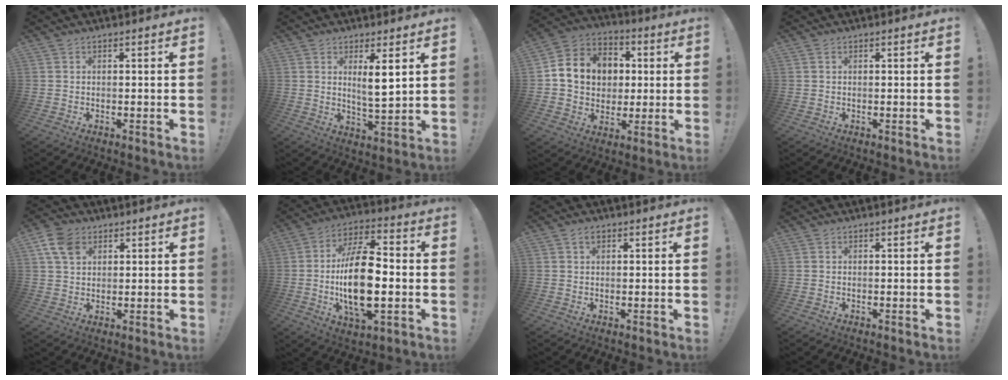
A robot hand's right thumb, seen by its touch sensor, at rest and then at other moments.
{"total": 6.9, "force": [3.1, 1.0, 6.0], "torque": [-0.091, -0.018, 0.048]}
{"total": 13.6, "force": [2.2, 12.0, 6.1], "torque": [-0.073, -0.002, 0.052]}
{"total": 0.0}
{"total": 8.1, "force": [3.8, 5.7, 4.4], "torque": [-0.080, -0.001, 0.077]}
{"total": 20.0, "force": [-2.3, 9.5, 17.5], "torque": [-0.329, -0.003, -0.041]}
{"total": 1.4, "force": [0.8, 0.8, 0.8], "torque": [-0.016, 0.001, 0.015]}
{"total": 0.0}